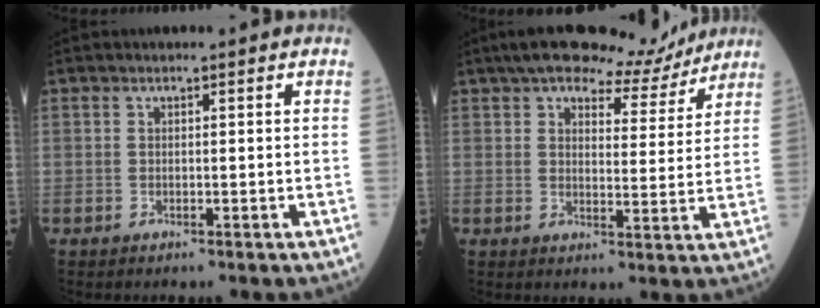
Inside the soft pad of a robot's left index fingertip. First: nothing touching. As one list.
[{"total": 11.7, "force": [10.4, 3.2, 4.1], "torque": [-0.051, 0.008, 0.135]}]